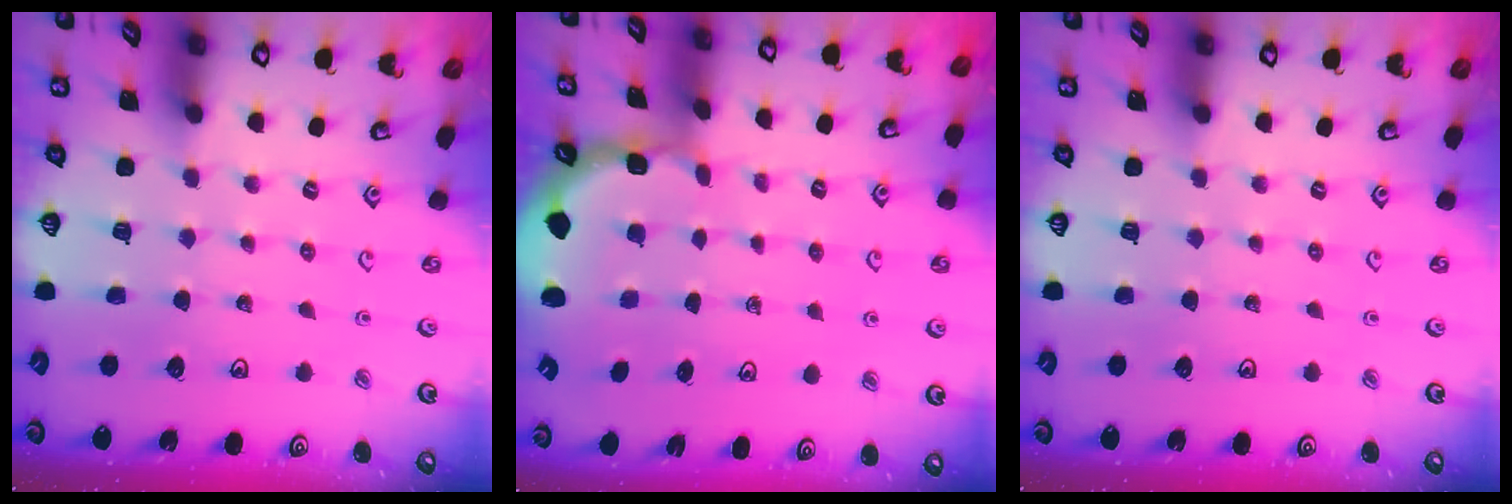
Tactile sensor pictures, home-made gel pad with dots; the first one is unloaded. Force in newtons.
{"total": 1.8, "press": 1.6, "slide": 0.8}
{"total": 0.0}